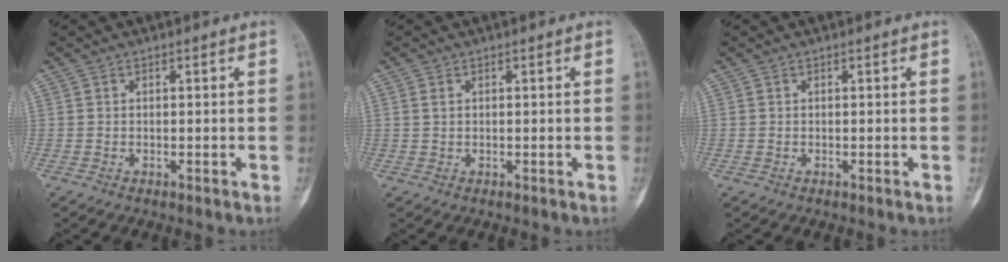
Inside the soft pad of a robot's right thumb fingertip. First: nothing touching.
{"total": 1.0, "force": [0.4, 0.7, 0.7], "torque": [-0.013, 0.003, 0.011]}
{"total": 0.0}